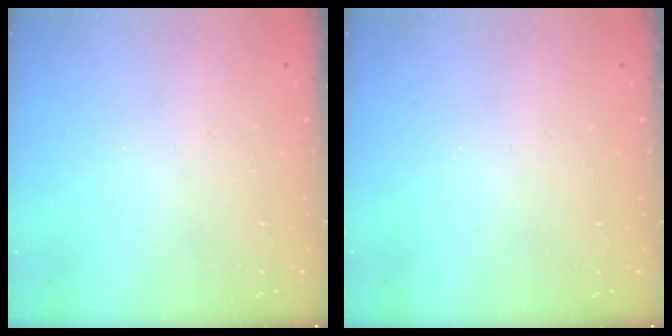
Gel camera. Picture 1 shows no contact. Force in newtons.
{"total": 0.0}